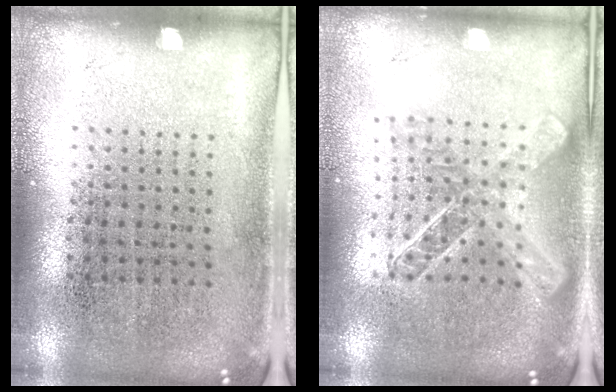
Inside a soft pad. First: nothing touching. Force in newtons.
{"total": 1.9, "press": 1.6, "slide": 1.0}